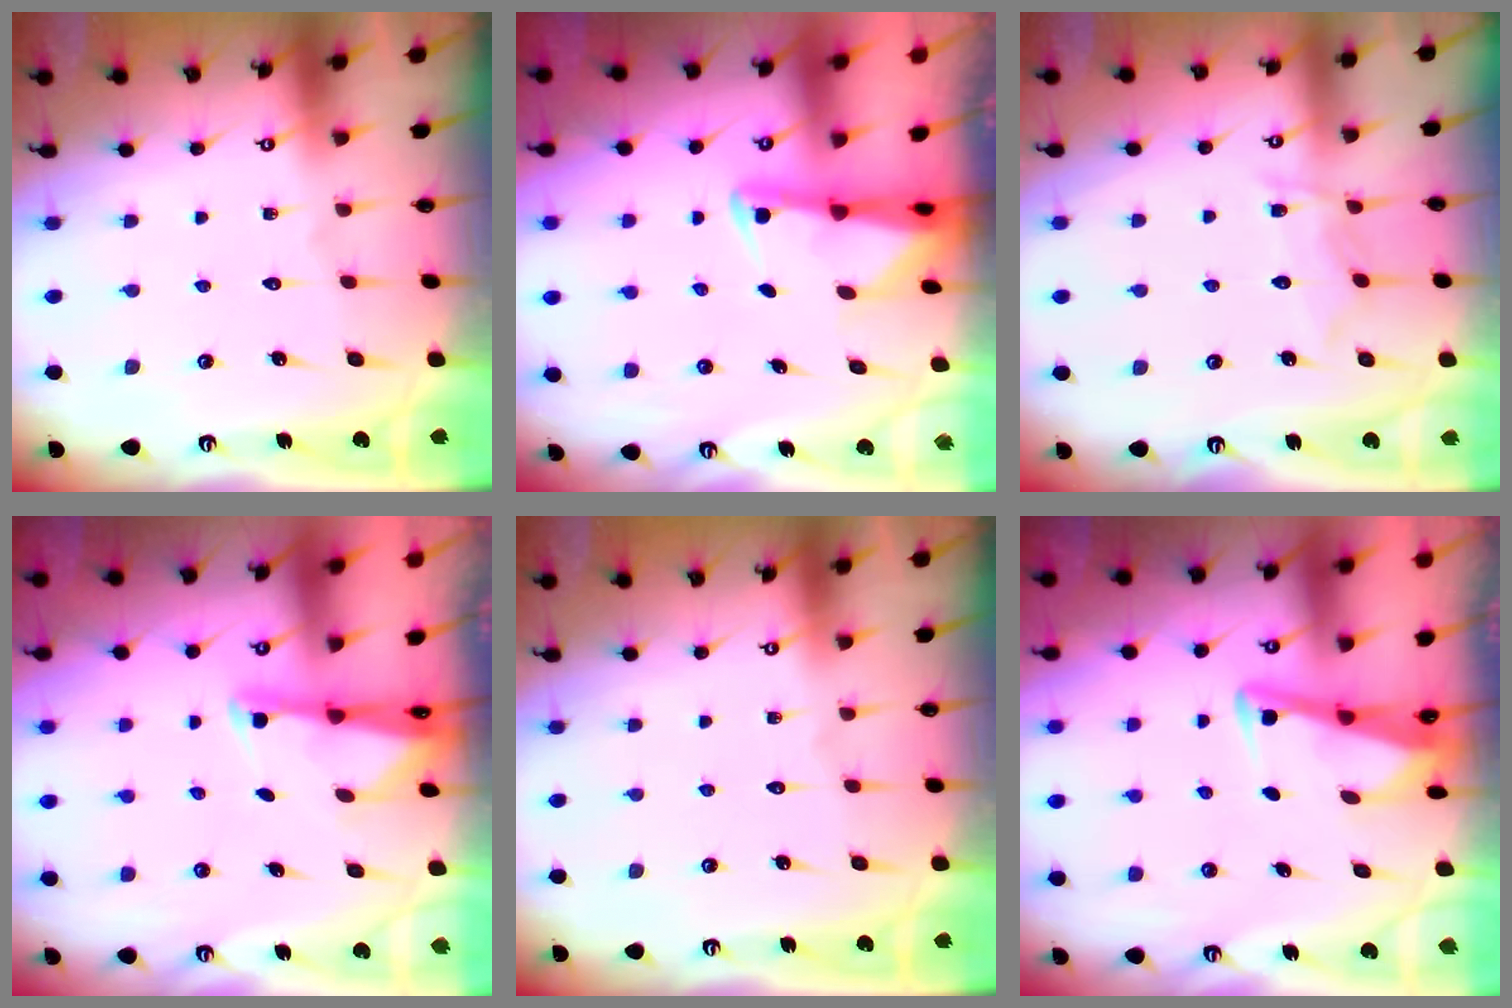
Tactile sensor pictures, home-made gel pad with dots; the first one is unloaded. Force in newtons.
{"total": 2.4, "press": 2.3, "slide": 0.5}
{"total": 6.9, "press": 6.9, "slide": 0.5}
{"total": 1.8, "press": 1.8, "slide": 0.4}
{"total": 0.0}
{"total": 3.3, "press": 3.3, "slide": 0.4}